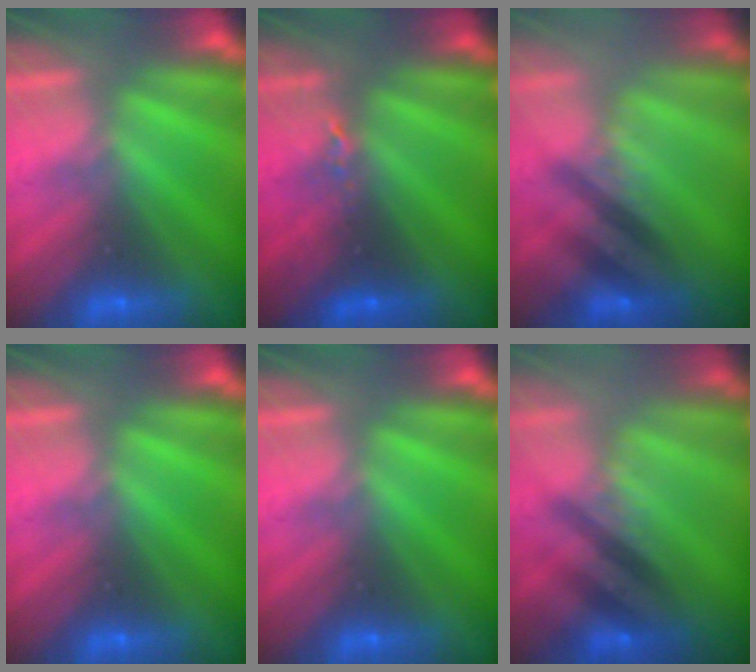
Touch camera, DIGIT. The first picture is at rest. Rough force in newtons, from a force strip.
{"total": 2.4}
{"total": 2.5}
{"total": 0.0}
{"total": 0.0}
{"total": 2.5}